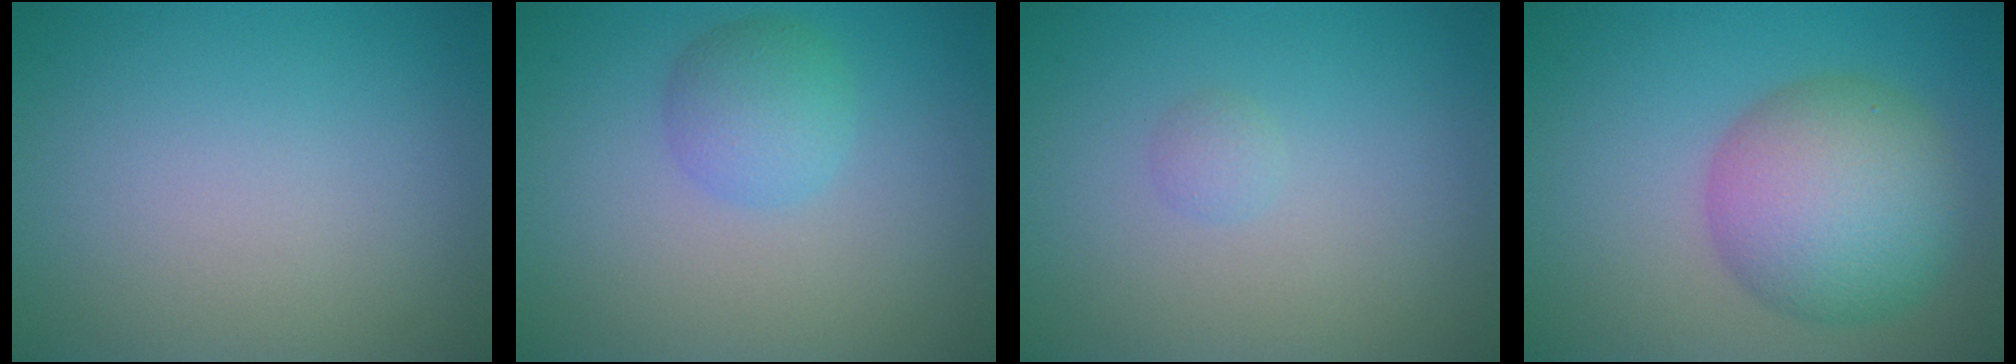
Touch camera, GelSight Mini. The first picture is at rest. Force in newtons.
{"total": 2.7, "press": 2.7, "slide": 0.1}
{"total": 0.8, "press": 0.8, "slide": 0.1}
{"total": 8.1, "press": 8.1, "slide": 0.4}